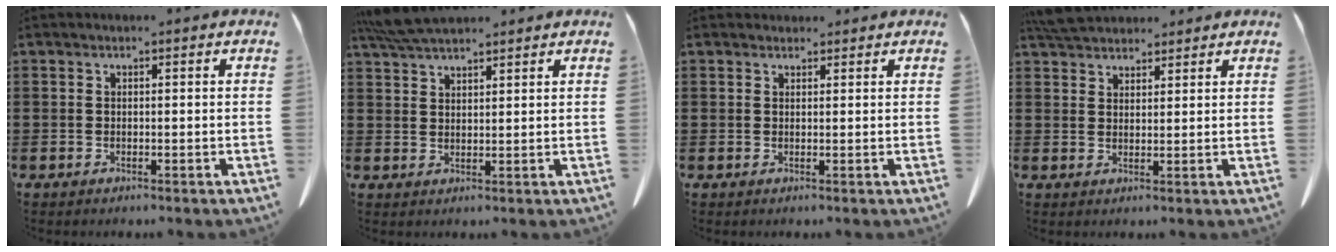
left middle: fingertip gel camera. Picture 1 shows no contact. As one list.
[{"total": 5.2, "force": [4.7, 0.9, 2.2], "torque": [-0.056, -0.007, 0.090]}, {"total": 1.4, "force": [1.3, 0.5, 0.1], "torque": [0.003, -0.002, 0.025]}, {"total": 4.7, "force": [4.5, 1.1, 0.8], "torque": [-0.030, -0.007, 0.088]}]